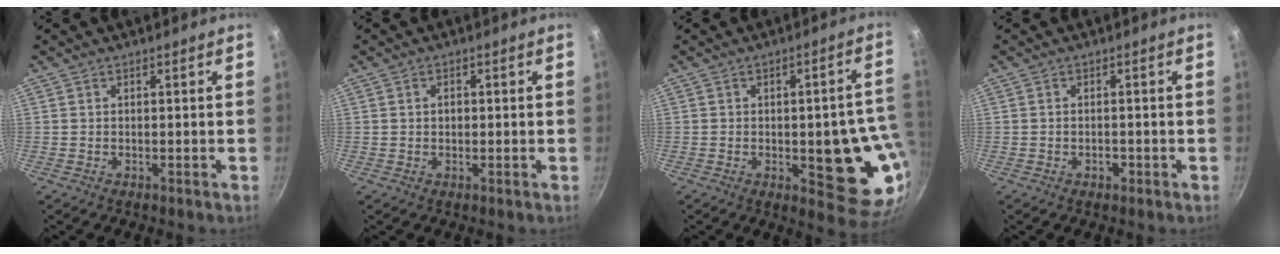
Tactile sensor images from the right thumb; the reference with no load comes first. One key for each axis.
{"total": 1.5, "fx": 0.2, "fy": 1.1, "fz": 1.0, "tx": -0.014, "ty": 0.004, "tz": 0.002}
{"total": 16.2, "fx": -2.5, "fy": 6.8, "fz": 14.5, "tx": -0.111, "ty": 0.001, "tz": -0.030}
{"total": 1.5, "fx": -0.7, "fy": 1.0, "fz": 0.9, "tx": -0.011, "ty": 0.005, "tz": -0.010}